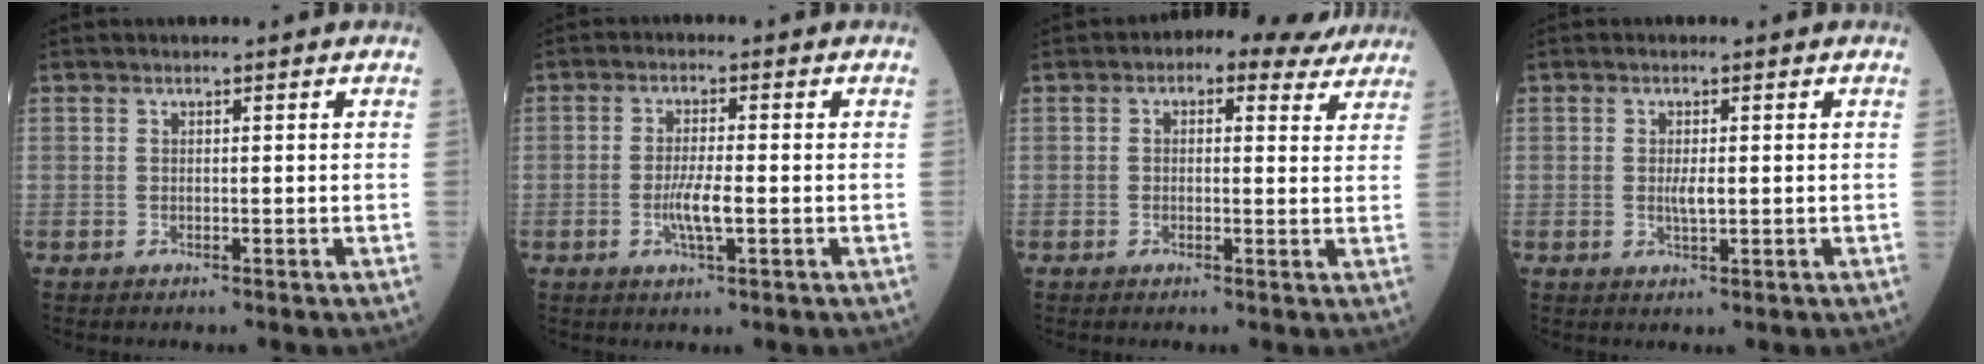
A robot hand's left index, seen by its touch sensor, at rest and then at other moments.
{"total": 4.3, "force": [-1.1, 0.5, 4.1], "torque": [-0.084, -0.005, -0.021]}
{"total": 7.4, "force": [5.3, 3.7, 3.7], "torque": [-0.041, 0.025, 0.055]}
{"total": 2.1, "force": [0.0, 0.5, 2.1], "torque": [-0.044, -0.002, 0.002]}